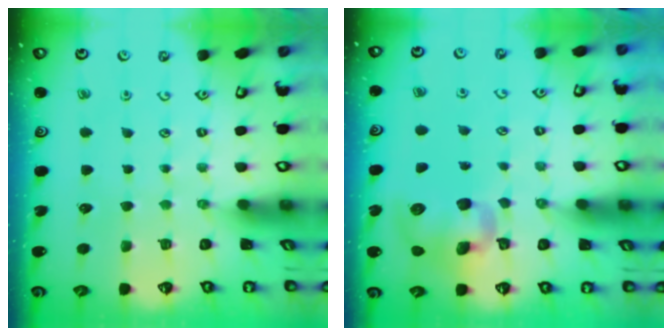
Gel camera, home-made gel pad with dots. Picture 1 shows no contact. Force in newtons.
{"total": 10.3, "press": 10.1, "slide": 1.9}